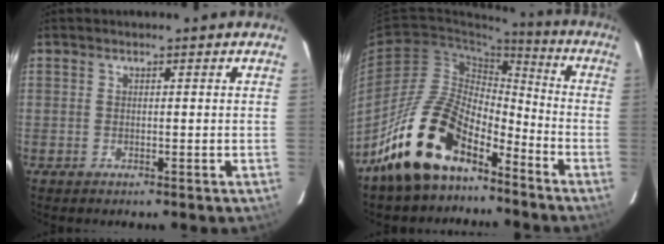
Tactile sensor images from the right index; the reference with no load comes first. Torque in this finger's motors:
{"motor_torque": [1.08, -1.06, 1.05, 0.21]}